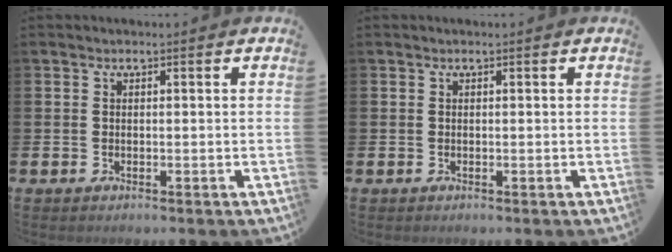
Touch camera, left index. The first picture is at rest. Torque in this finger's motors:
{"motor_torque": [-0.09, 0.03, -0.03, -0.01]}